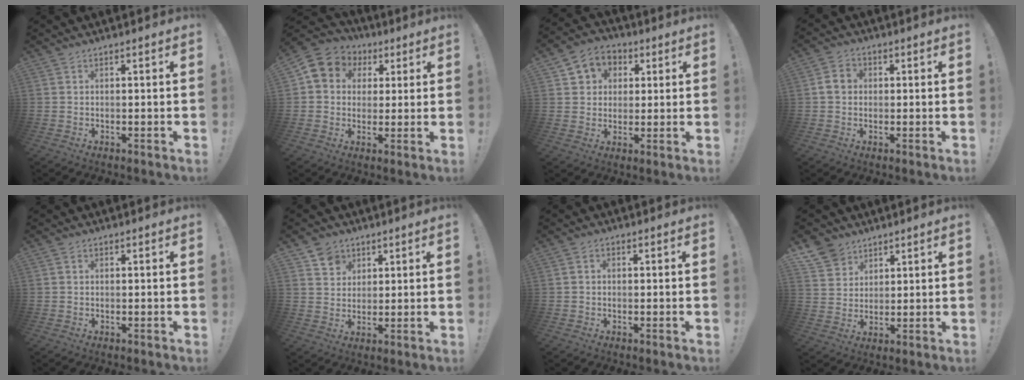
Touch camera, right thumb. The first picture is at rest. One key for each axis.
{"total": 8.3, "fx": 2.3, "fy": 7.4, "fz": 2.8, "tx": -0.041, "ty": -0.006, "tz": 0.048}
{"total": 7.3, "fx": 1.4, "fy": 6.9, "fz": 1.8, "tx": -0.021, "ty": -0.005, "tz": 0.031}
{"total": 5.3, "fx": 0.2, "fy": 4.5, "fz": 2.8, "tx": -0.051, "ty": 0.018, "tz": 0.009}
{"total": 0.8, "fx": 0.1, "fy": 0.7, "fz": 0.1, "tx": 0.002, "ty": 0.001, "tz": 0.001}
{"total": 6.7, "fx": 3.7, "fy": 5.5, "fz": 1.0, "tx": -0.003, "ty": -0.027, "tz": 0.071}
{"total": 1.3, "fx": -0.3, "fy": 1.1, "fz": 0.7, "tx": -0.005, "ty": 0.000, "tz": -0.007}
{"total": 8.2, "fx": 5.6, "fy": 5.9, "fz": 1.1, "tx": -0.016, "ty": -0.046, "tz": 0.111}